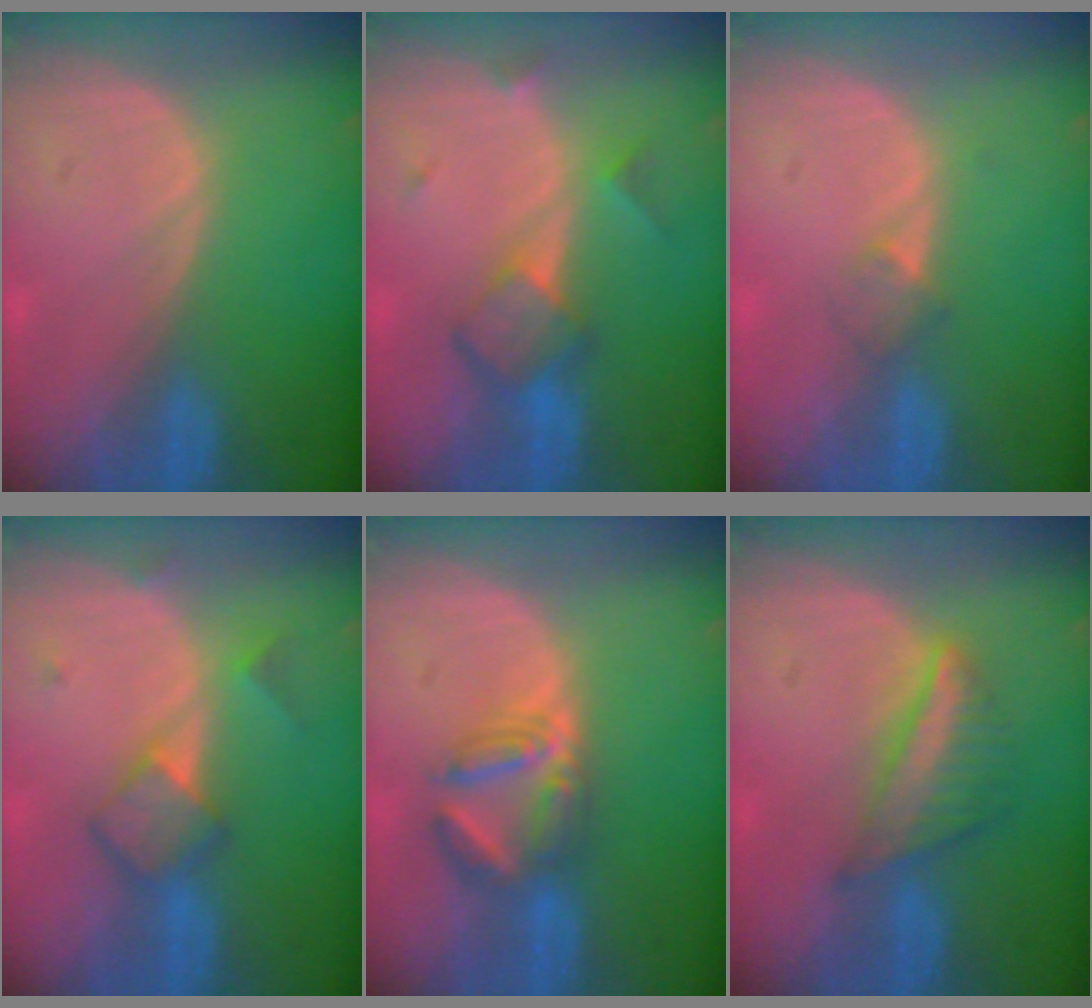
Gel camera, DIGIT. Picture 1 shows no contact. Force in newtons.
{"total": 5.8, "press": 5.2, "slide": 2.5}
{"total": 2.1, "press": 1.8, "slide": 1.0}
{"total": 5.0, "press": 5.0, "slide": 0.3}
{"total": 5.9, "press": 5.8, "slide": 0.9}
{"total": 5.9, "press": 5.7, "slide": 1.6}